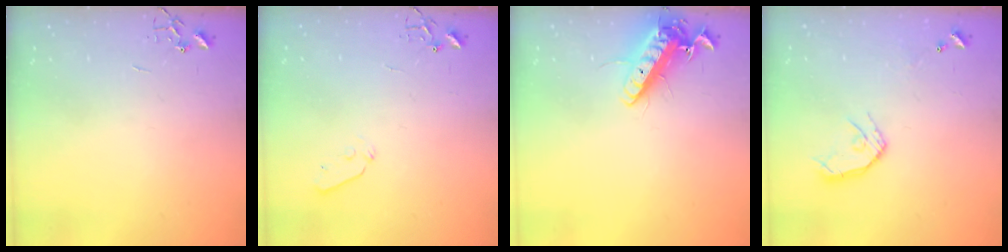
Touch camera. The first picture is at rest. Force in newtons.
{"total": 4.0, "press": 4.0, "slide": 0.4}
{"total": 14.1, "press": 13.9, "slide": 2.6}
{"total": 10.7, "press": 10.6, "slide": 1.0}